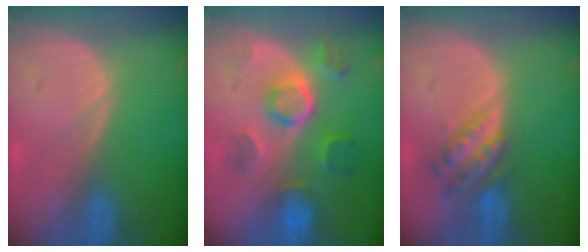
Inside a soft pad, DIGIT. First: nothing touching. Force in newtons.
{"total": 8.6, "press": 7.7, "slide": 3.8}
{"total": 6.2, "press": 5.4, "slide": 3.0}